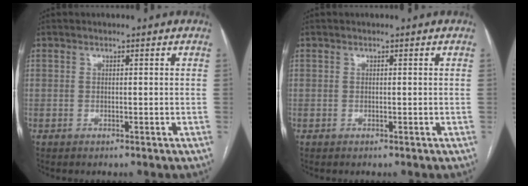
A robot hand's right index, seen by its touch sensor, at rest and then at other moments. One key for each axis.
{"total": 0.0}